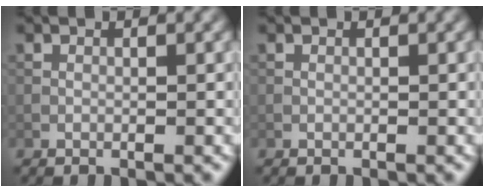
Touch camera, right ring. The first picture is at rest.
{"total": 0.0}